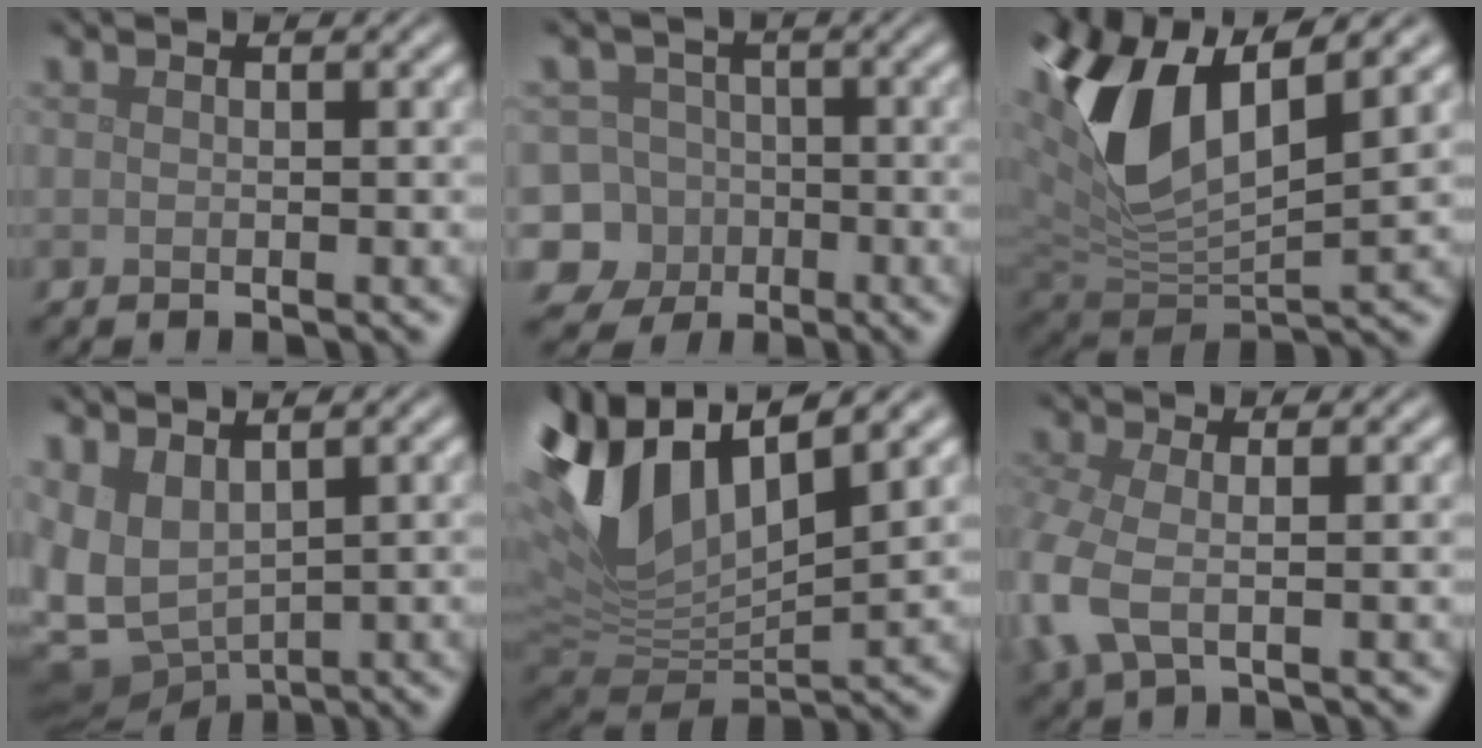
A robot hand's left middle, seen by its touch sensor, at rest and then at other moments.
{"total": 10.6, "force": [-4.3, 9.5, 1.8], "torque": [-0.048, -0.014, -0.101]}
{"total": 10.8, "force": [4.2, 5.1, 8.6], "torque": [-0.185, 0.006, 0.078]}
{"total": 5.3, "force": [0.5, 3.5, 4.0], "torque": [-0.095, -0.014, 0.020]}
{"total": 11.4, "force": [4.5, 5.5, 9.0], "torque": [-0.200, 0.007, 0.082]}
{"total": 5.4, "force": [-1.0, 3.0, 4.3], "torque": [-0.118, -0.008, -0.028]}